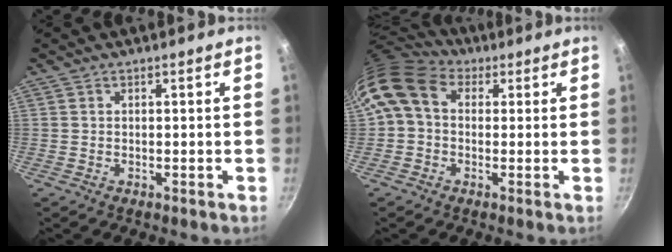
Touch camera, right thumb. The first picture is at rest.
{"total": 10.3, "force": [2.1, 7.9, 6.3], "torque": [-0.109, 0.018, 0.016]}